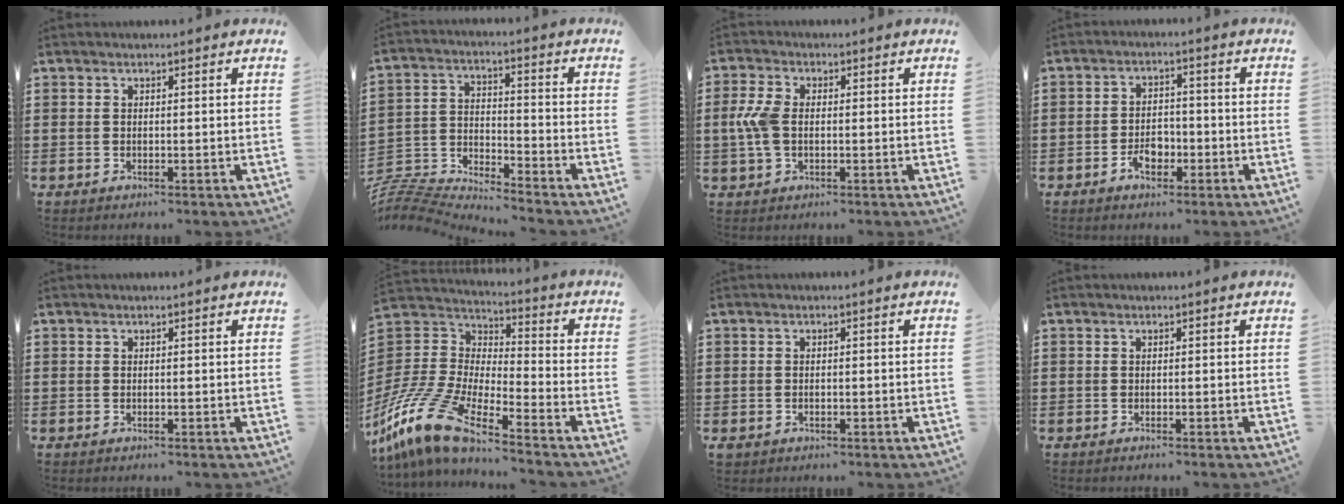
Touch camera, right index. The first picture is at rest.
{"total": 7.1, "force": [-7.1, 0.2, 0.6], "torque": [-0.037, -0.008, -0.151]}
{"total": 5.3, "force": [-0.2, 3.0, 4.4], "torque": [-0.121, -0.004, -0.014]}
{"total": 3.8, "force": [-1.8, 2.5, 2.2], "torque": [-0.032, 0.004, -0.036]}
{"total": 0.0}
{"total": 13.0, "force": [-10.7, 2.9, 6.7], "torque": [-0.182, 0.008, -0.225]}
{"total": 0.8, "force": [-0.4, 0.6, 0.3], "torque": [-0.010, 0.002, -0.008]}
{"total": 0.0}